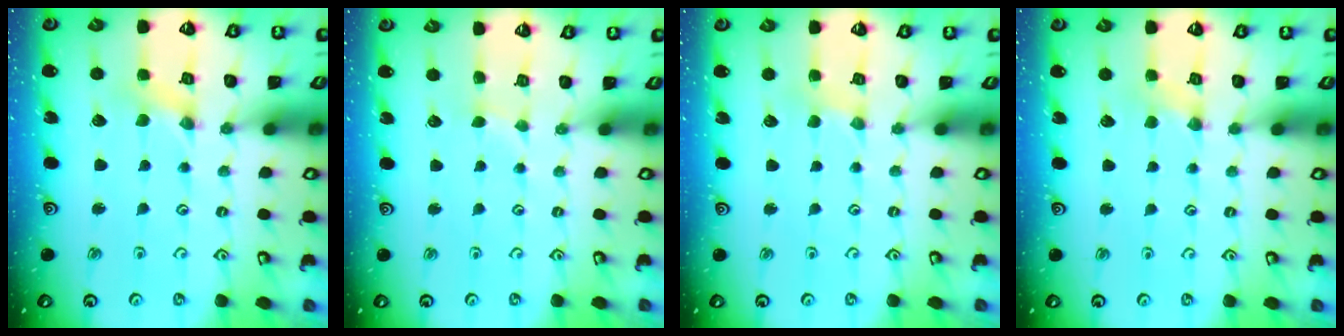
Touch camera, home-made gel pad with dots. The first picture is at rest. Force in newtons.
{"total": 1.0, "press": 0.9, "slide": 0.2}
{"total": 1.0, "press": 0.9, "slide": 0.3}
{"total": 2.1, "press": 2.1, "slide": 0.6}